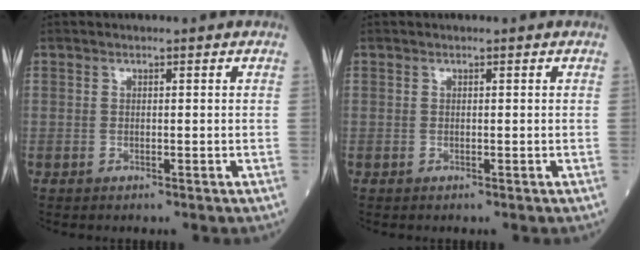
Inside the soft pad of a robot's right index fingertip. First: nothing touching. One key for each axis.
{"total": 0.0}